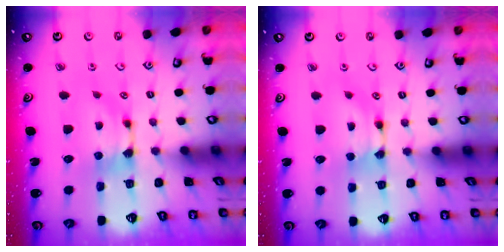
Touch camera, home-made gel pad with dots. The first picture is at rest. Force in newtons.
{"total": 1.5, "press": 1.5, "slide": 0.2}